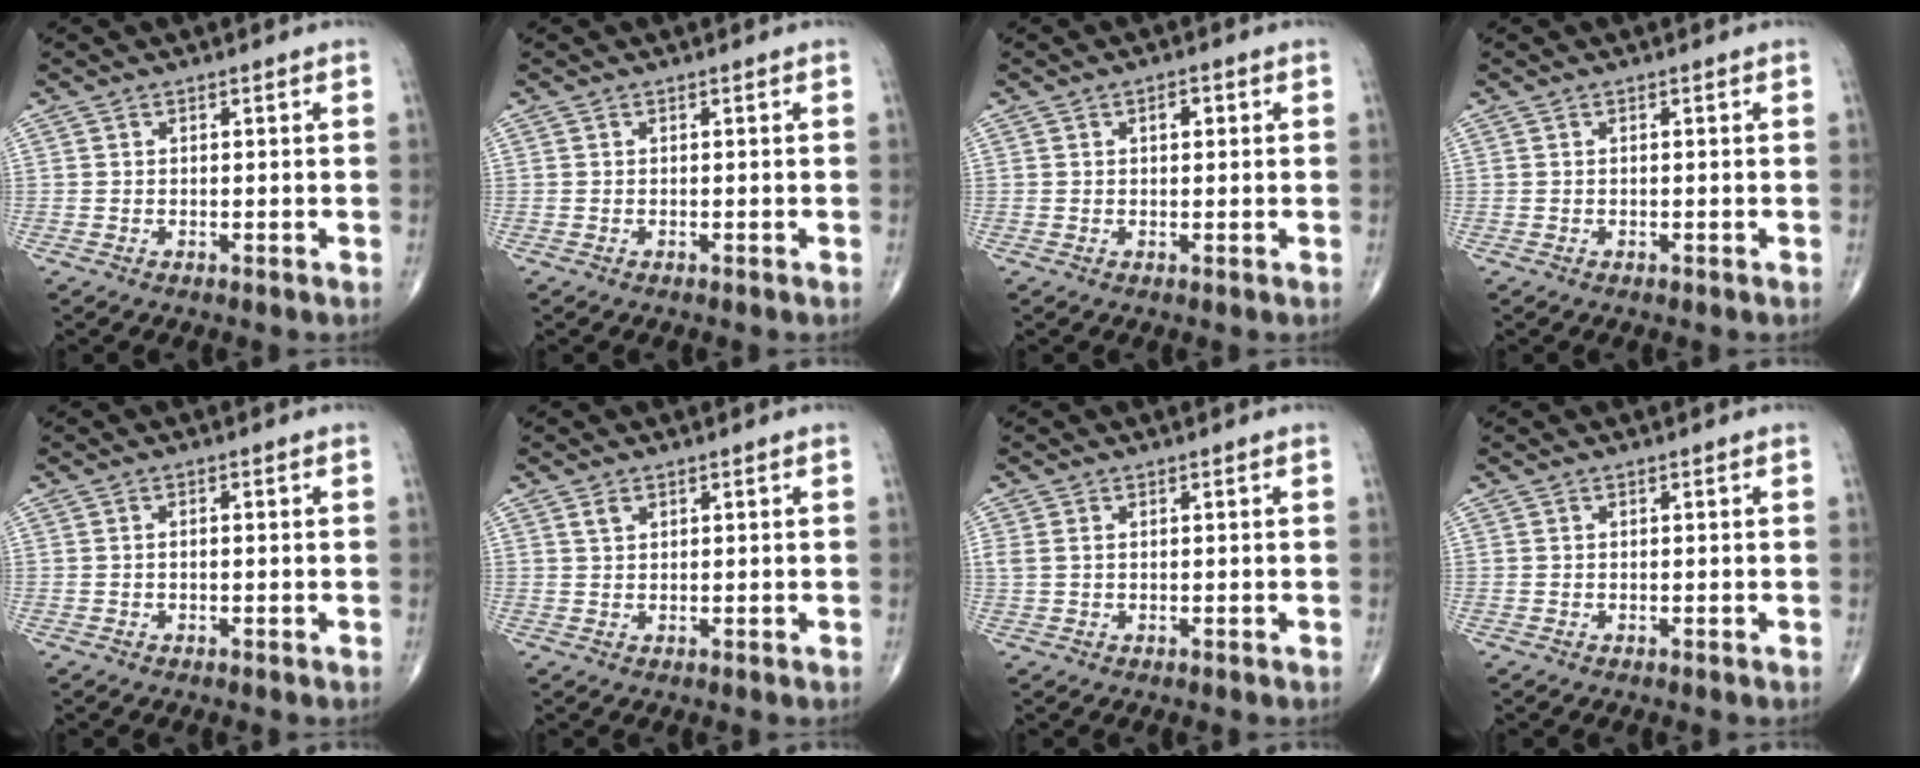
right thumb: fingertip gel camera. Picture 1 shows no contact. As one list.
[{"total": 0.0}, {"total": 2.1, "force": [0.7, 1.2, 1.6], "torque": [-0.010, 0.002, 0.007]}, {"total": 0.0}, {"total": 0.7, "force": [-0.1, 0.3, 0.6], "torque": [-0.015, 0.003, -0.002]}, {"total": 1.5, "force": [0.9, 0.9, 0.8], "torque": [-0.013, 0.001, 0.019]}, {"total": 1.7, "force": [0.4, 1.1, 1.2], "torque": [-0.041, 0.008, 0.015]}, {"total": 0.0}]